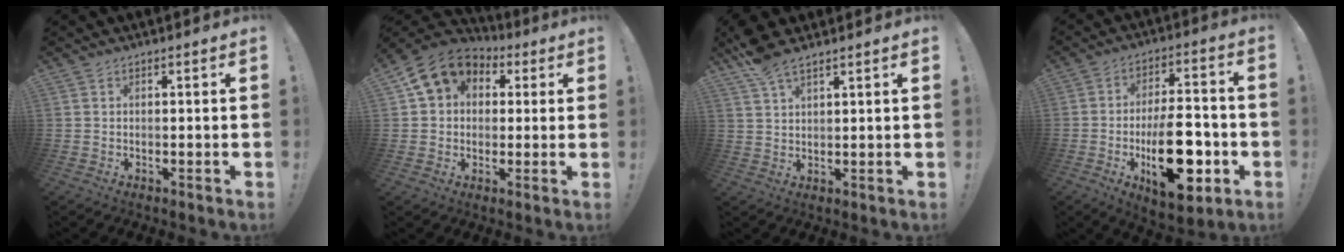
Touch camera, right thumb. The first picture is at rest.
{"total": 12.5, "force": [5.2, 9.9, 5.5], "torque": [-0.088, -0.014, 0.104]}
{"total": 6.8, "force": [5.0, 2.3, 4.1], "torque": [-0.077, -0.023, 0.096]}
{"total": 21.8, "force": [-6.0, 10.2, 18.3], "torque": [-0.299, 0.025, -0.084]}